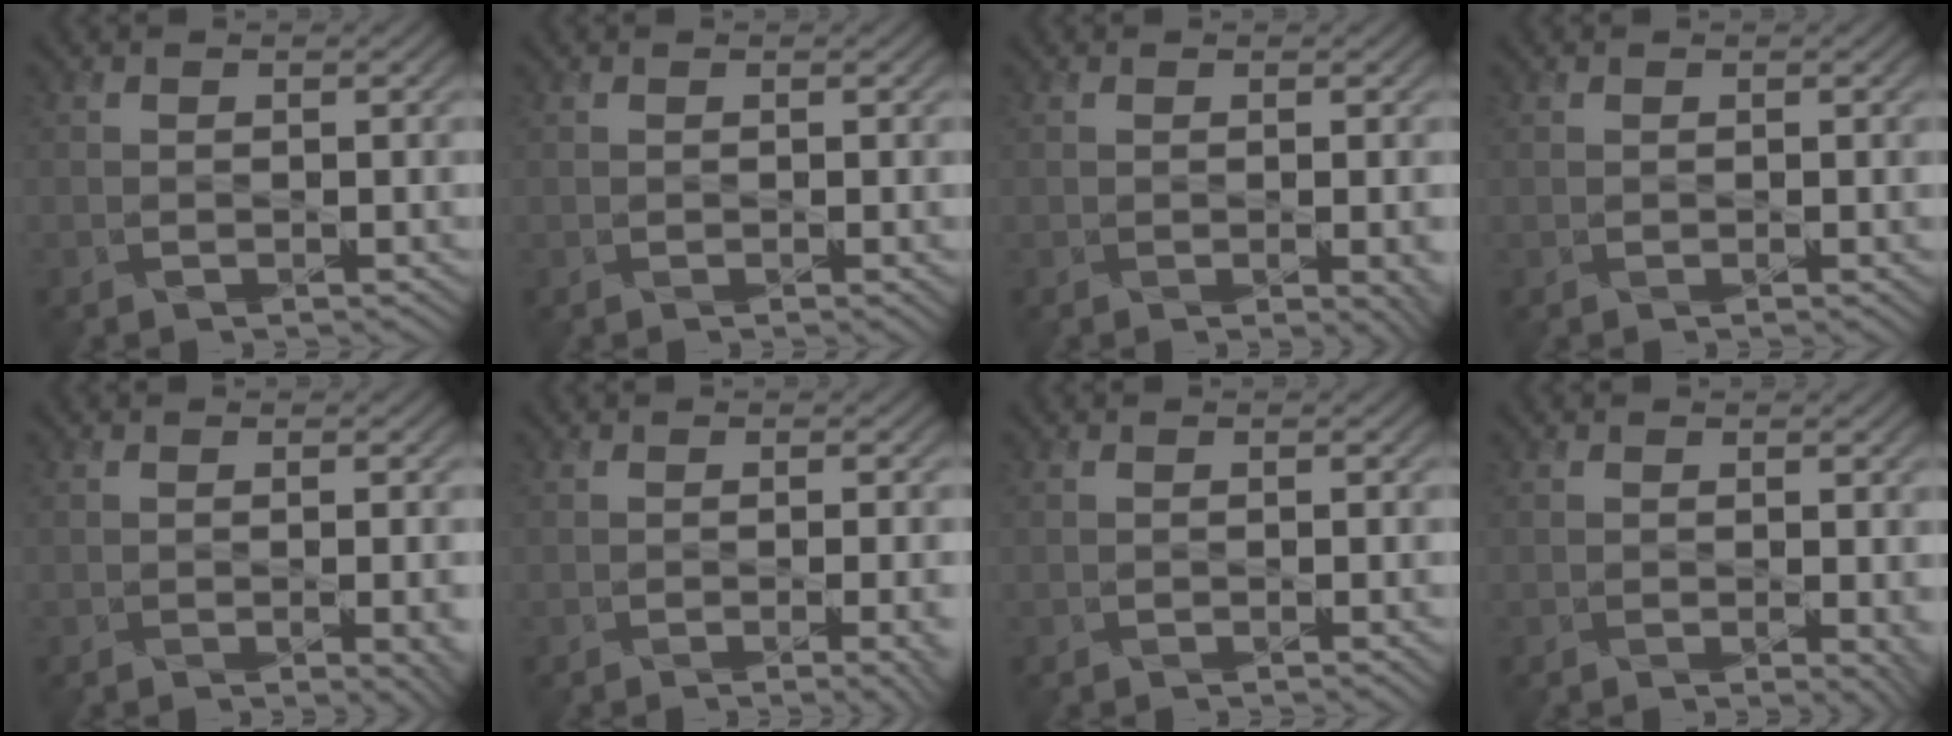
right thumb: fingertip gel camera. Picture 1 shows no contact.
{"total": 1.1, "force": [0.1, 0.3, 1.0], "torque": [-0.012, 0.001, 0.000]}
{"total": 3.5, "force": [-0.8, 1.2, 3.2], "torque": [-0.034, -0.008, 0.002]}
{"total": 0.7, "force": [0.1, 0.1, 0.7], "torque": [-0.010, 0.000, 0.003]}
{"total": 4.3, "force": [-1.0, 1.6, 3.9], "torque": [-0.039, -0.011, 0.003]}
{"total": 4.9, "force": [-1.2, 1.8, 4.4], "torque": [-0.041, -0.009, -0.002]}
{"total": 1.5, "force": [-0.1, 0.4, 1.4], "torque": [-0.018, 0.001, -0.001]}
{"total": 2.0, "force": [-0.2, 0.5, 1.9], "torque": [-0.028, -0.009, 0.005]}